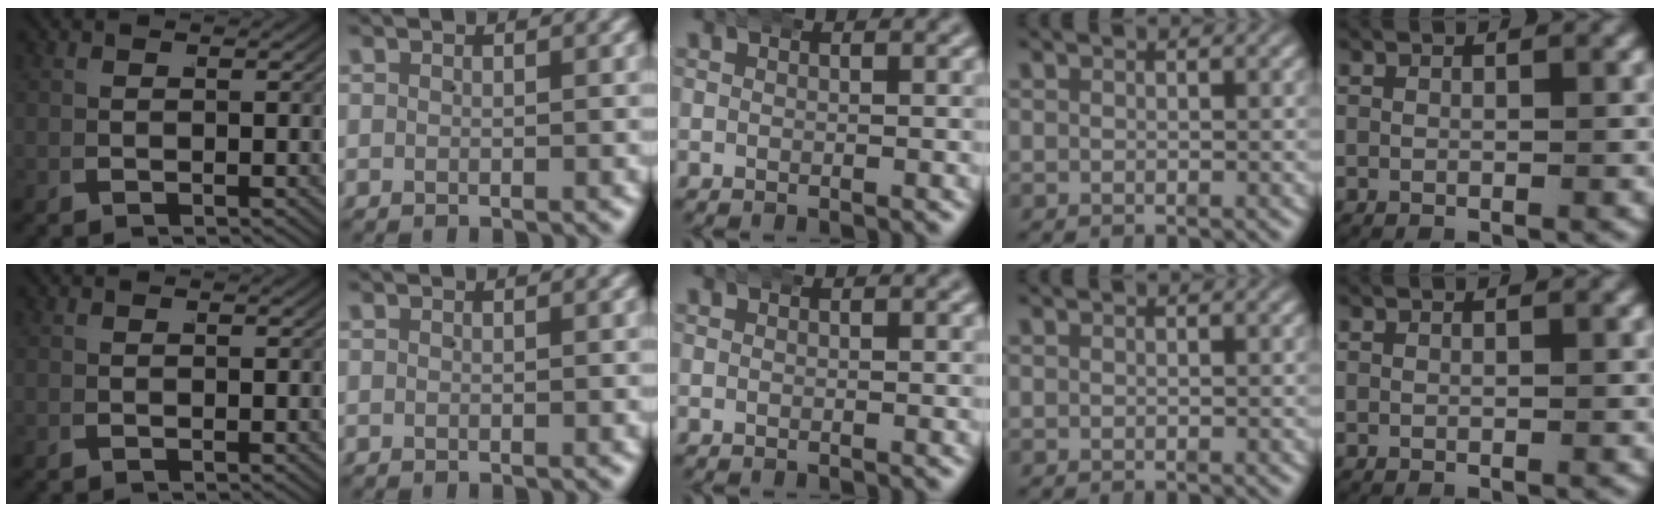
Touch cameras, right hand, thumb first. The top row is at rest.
{}